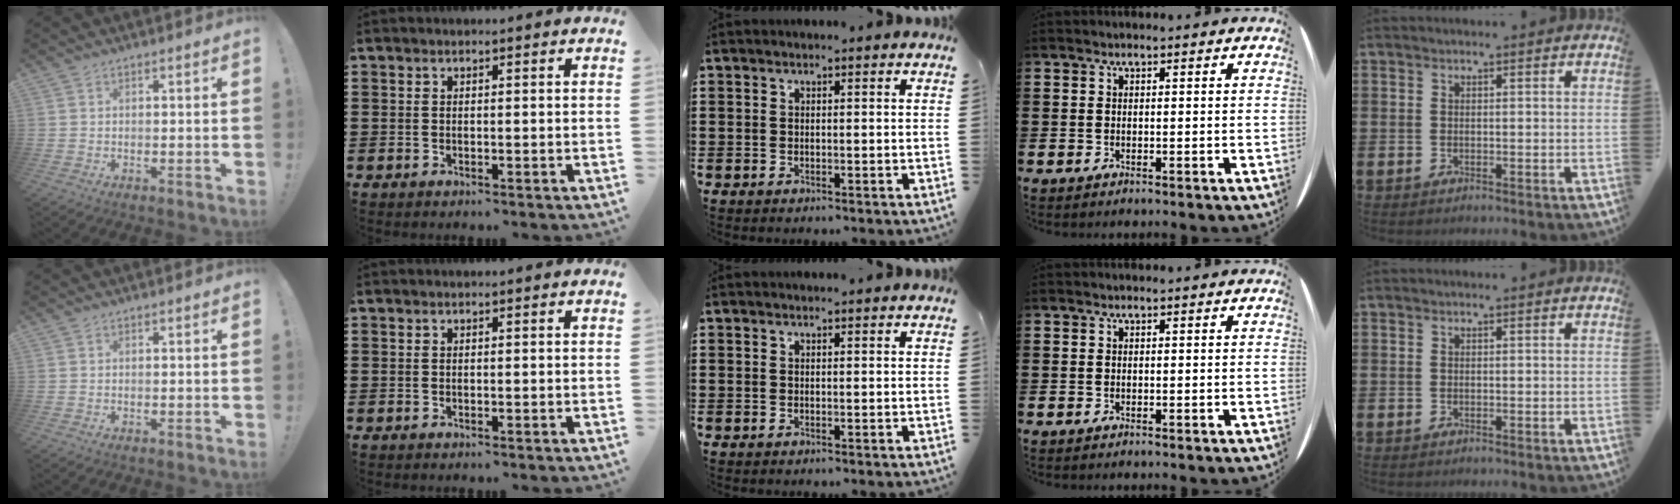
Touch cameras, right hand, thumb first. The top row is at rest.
{}